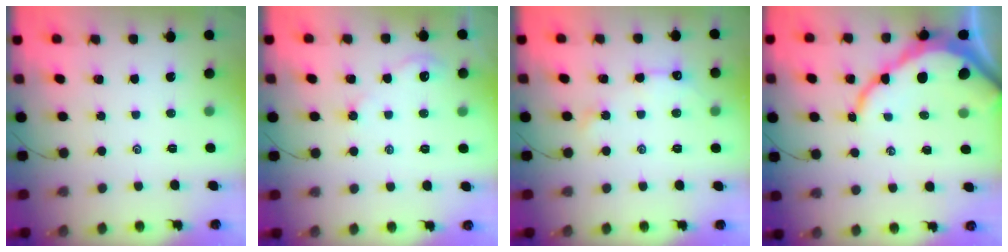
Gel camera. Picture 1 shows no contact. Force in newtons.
{"total": 2.4, "press": 2.4, "slide": 0.4}
{"total": 4.8, "press": 4.8, "slide": 0.5}
{"total": 11.6, "press": 11.6, "slide": 0.6}